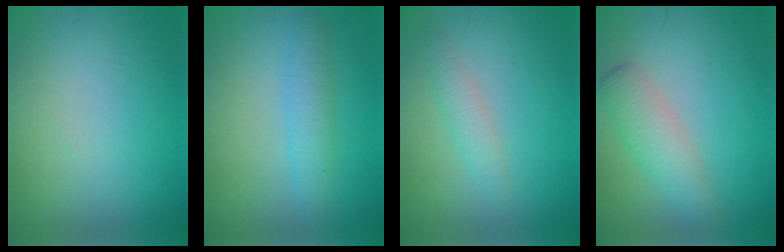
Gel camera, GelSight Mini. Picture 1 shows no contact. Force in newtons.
{"total": 2.5, "press": 2.5, "slide": 0.1}
{"total": 1.7, "press": 1.7, "slide": 0.1}
{"total": 3.2, "press": 3.2, "slide": 0.1}